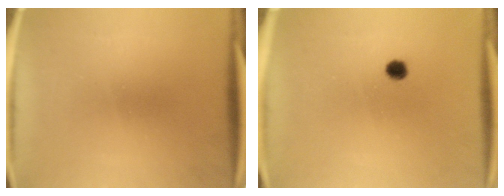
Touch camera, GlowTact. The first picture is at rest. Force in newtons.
{"total": 1.4}